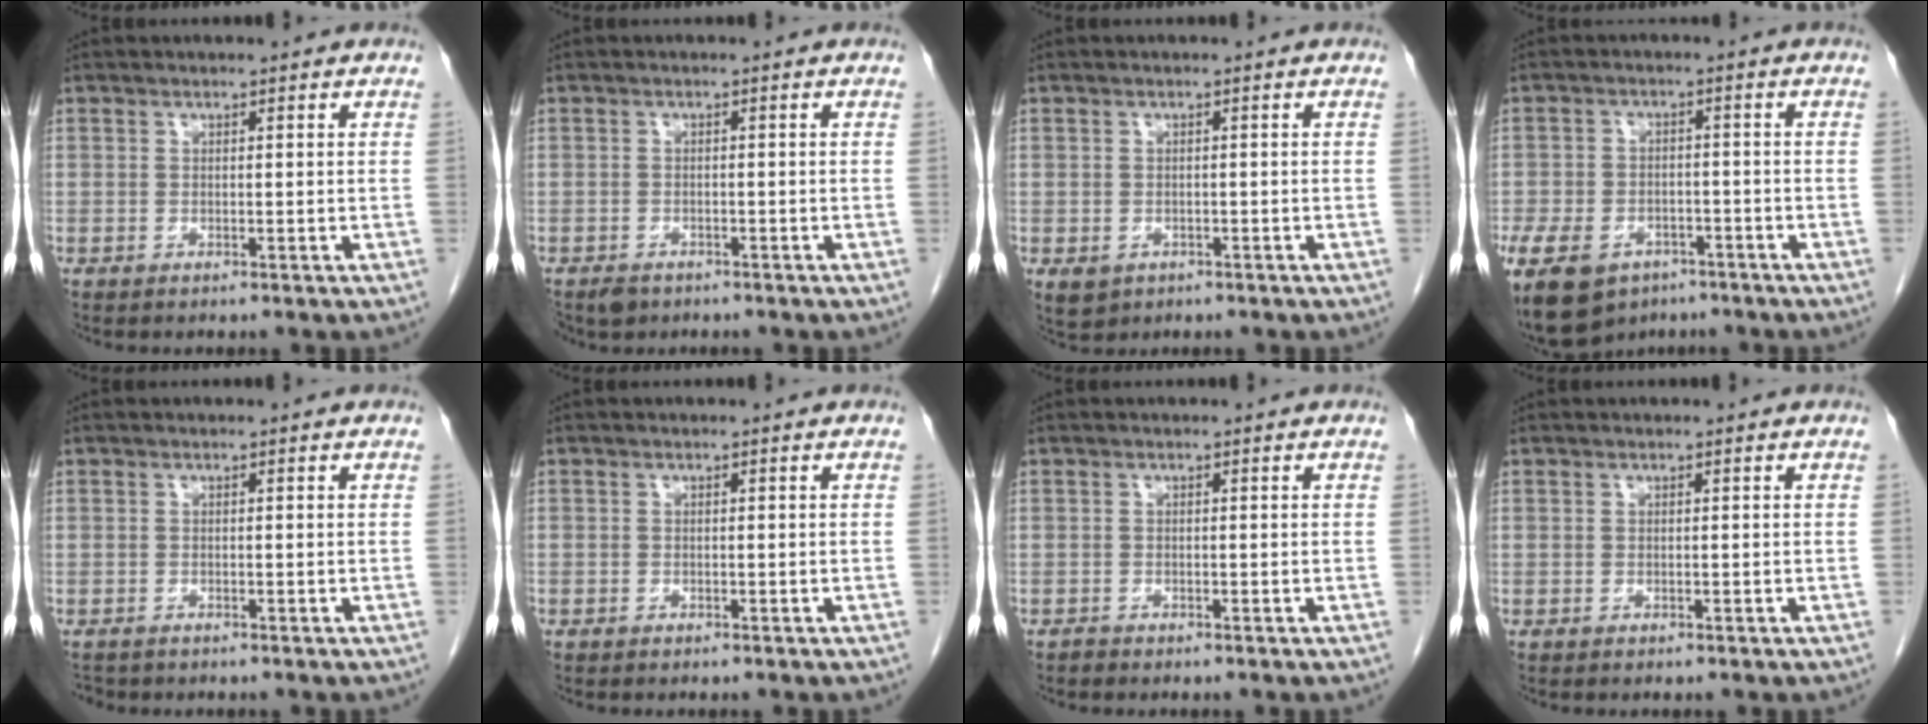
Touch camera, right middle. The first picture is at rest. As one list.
[{"total": 2.3, "force": [-1.6, 1.4, 0.6], "torque": [-0.014, 0.000, -0.023]}, {"total": 3.1, "force": [-1.5, 2.5, 1.1], "torque": [-0.018, -0.001, -0.013]}, {"total": 22.8, "force": [-12.4, 16.0, 10.5], "torque": [-0.338, -0.028, -0.179]}, {"total": 1.7, "force": [-1.5, 0.7, 0.3], "torque": [-0.010, -0.004, -0.023]}, {"total": 0.6, "force": [-0.5, 0.4, 0.1], "torque": [-0.008, 0.002, -0.009]}, {"total": 0.5, "force": [-0.5, 0.2, 0.0], "torque": [-0.005, -0.001, -0.011]}, {"total": 0.0}]